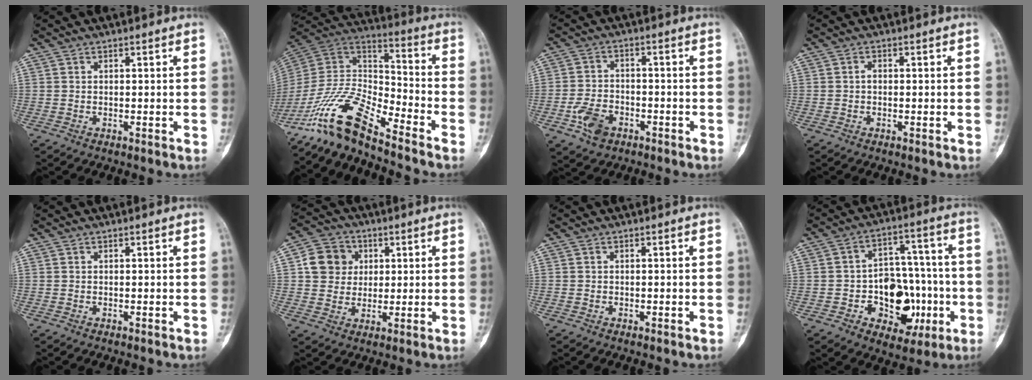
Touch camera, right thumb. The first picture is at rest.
{"total": 14.8, "force": [-12.1, 3.2, 7.9], "torque": [-0.151, 0.084, -0.237]}
{"total": 6.4, "force": [-3.2, 4.3, 3.6], "torque": [-0.063, 0.018, -0.055]}
{"total": 1.0, "force": [-0.2, 0.6, 0.7], "torque": [-0.008, 0.003, -0.006]}
{"total": 0.0}
{"total": 8.4, "force": [1.7, 7.6, 3.1], "torque": [-0.025, 0.000, 0.024]}
{"total": 0.0}
{"total": 16.2, "force": [-4.4, 11.1, 10.9], "torque": [-0.103, 0.041, -0.058]}